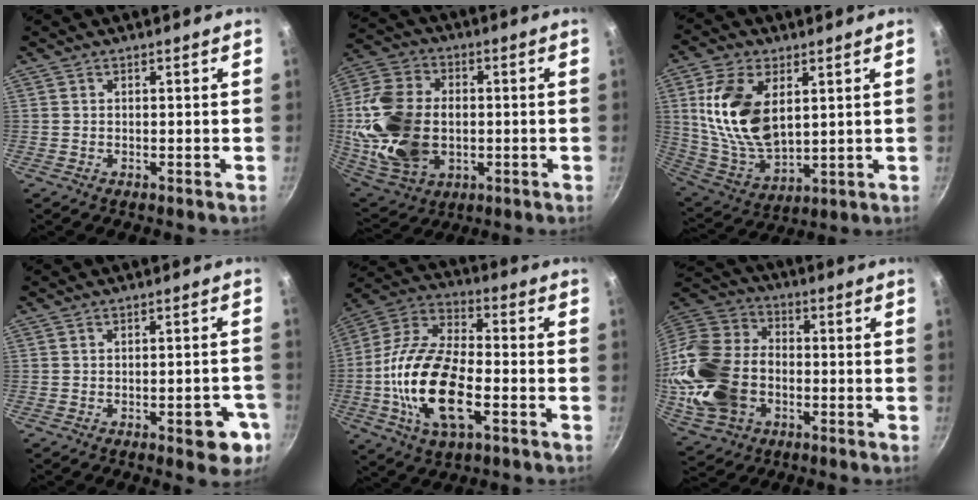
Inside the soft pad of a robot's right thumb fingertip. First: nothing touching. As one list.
[{"total": 20.8, "force": [-1.0, 14.6, 14.8], "torque": [-0.285, 0.013, -0.008]}, {"total": 17.0, "force": [4.3, 9.9, 13.2], "torque": [-0.240, -0.026, 0.096]}, {"total": 7.4, "force": [-3.2, 3.0, 5.9], "torque": [-0.048, 0.020, -0.034]}, {"total": 20.2, "force": [-4.9, 9.9, 17.0], "torque": [-0.319, 0.029, -0.105]}, {"total": 20.8, "force": [-4.2, 15.1, 13.6], "torque": [-0.266, 0.034, -0.076]}]